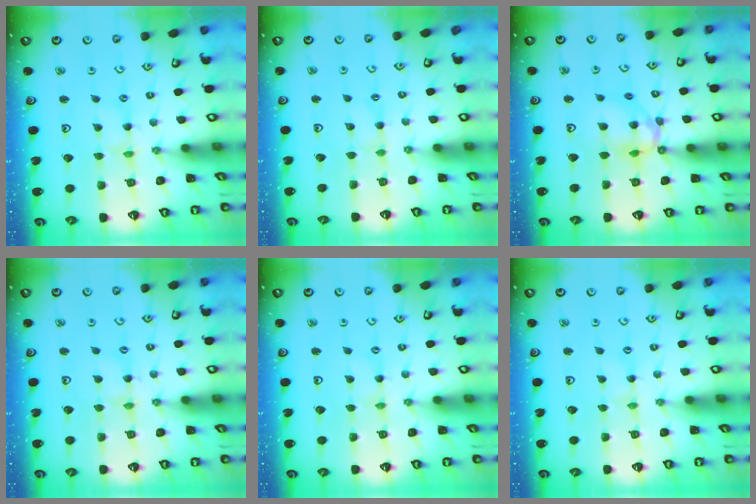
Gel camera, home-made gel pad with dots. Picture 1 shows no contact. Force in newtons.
{"total": 1.7, "press": 1.7, "slide": 0.3}
{"total": 12.1, "press": 12.0, "slide": 1.1}
{"total": 1.7, "press": 1.7, "slide": 0.2}
{"total": 0.7, "press": 0.6, "slide": 0.1}
{"total": 0.0}